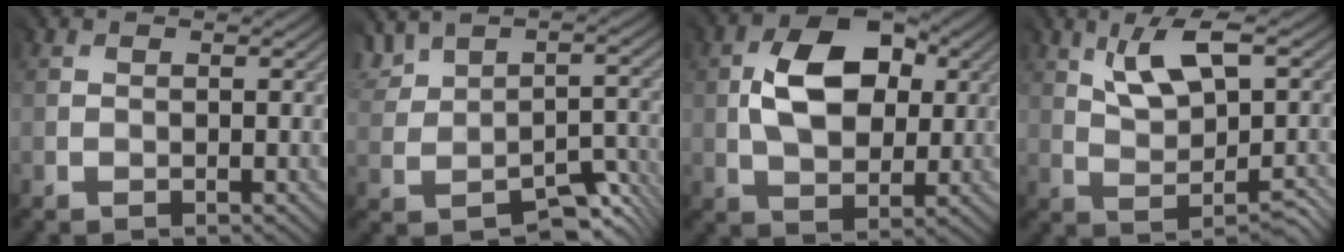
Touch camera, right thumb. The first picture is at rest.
{"total": 3.0, "force": [0.5, 2.6, 1.4], "torque": [-0.024, -0.005, 0.012]}
{"total": 8.8, "force": [2.2, 6.0, 6.2], "torque": [-0.117, 0.009, 0.032]}
{"total": 5.1, "force": [2.4, 1.7, 4.1], "torque": [-0.062, 0.012, 0.045]}